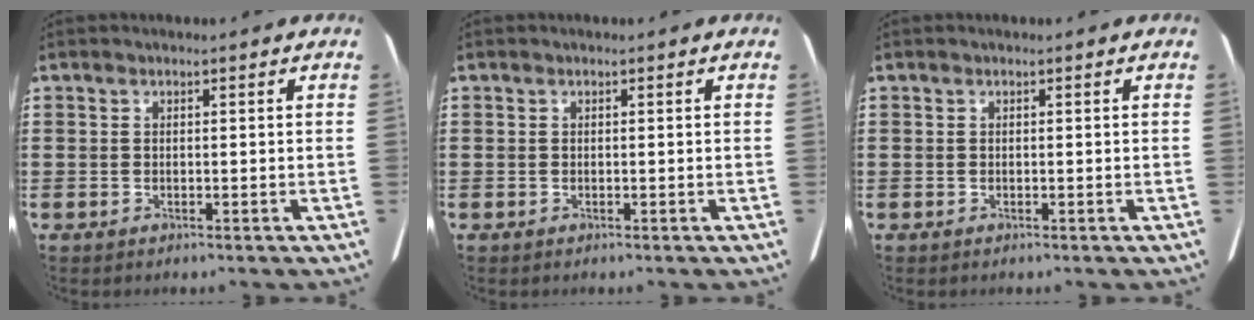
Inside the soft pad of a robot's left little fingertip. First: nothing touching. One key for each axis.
{"total": 0.0}
{"total": 0.0}